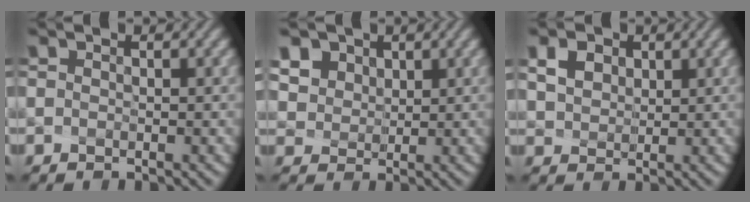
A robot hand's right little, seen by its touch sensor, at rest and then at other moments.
{"total": 6.8, "force": [4.1, 4.8, 2.4], "torque": [-0.065, 0.015, 0.069]}
{"total": 3.1, "force": [2.1, 1.9, 1.2], "torque": [-0.041, 0.000, 0.044]}